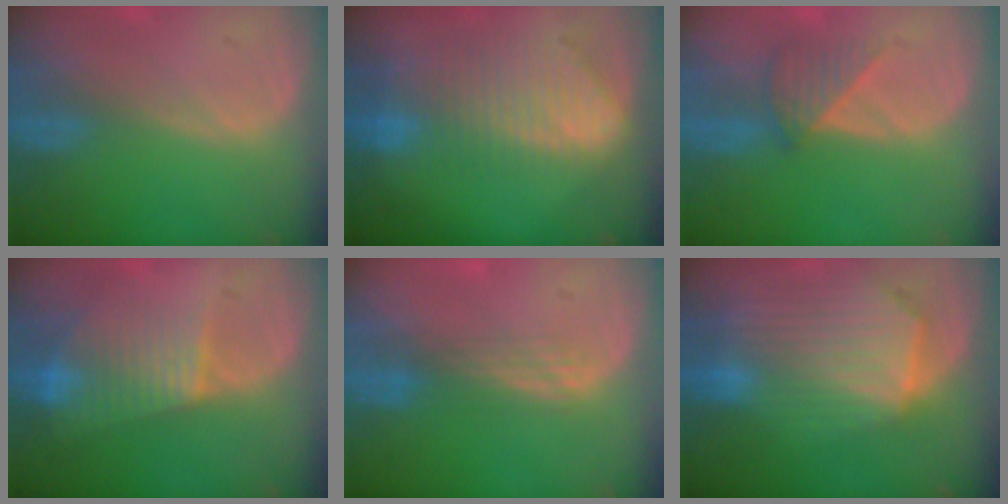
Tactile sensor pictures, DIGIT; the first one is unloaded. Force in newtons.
{"total": 9.2, "press": 8.1, "slide": 4.4}
{"total": 3.5, "press": 3.5, "slide": 0.4}
{"total": 7.9, "press": 6.7, "slide": 4.3}
{"total": 3.0, "press": 2.5, "slide": 1.6}
{"total": 10.4, "press": 9.0, "slide": 5.2}